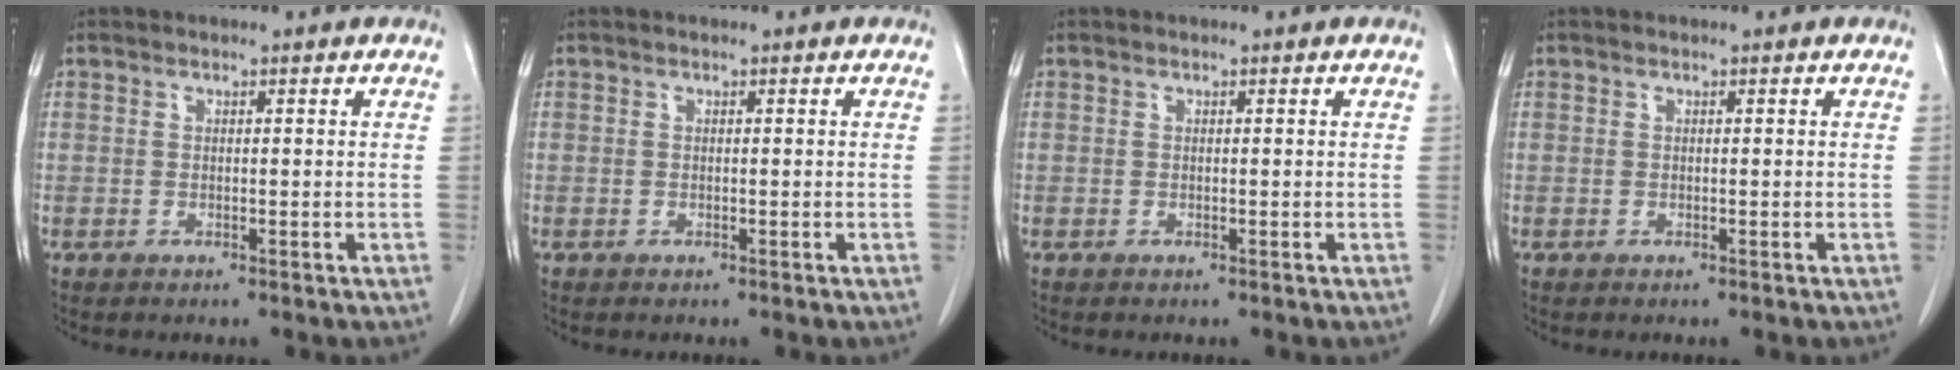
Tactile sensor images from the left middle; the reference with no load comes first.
{"total": 0.0}
{"total": 0.0}
{"total": 0.0}